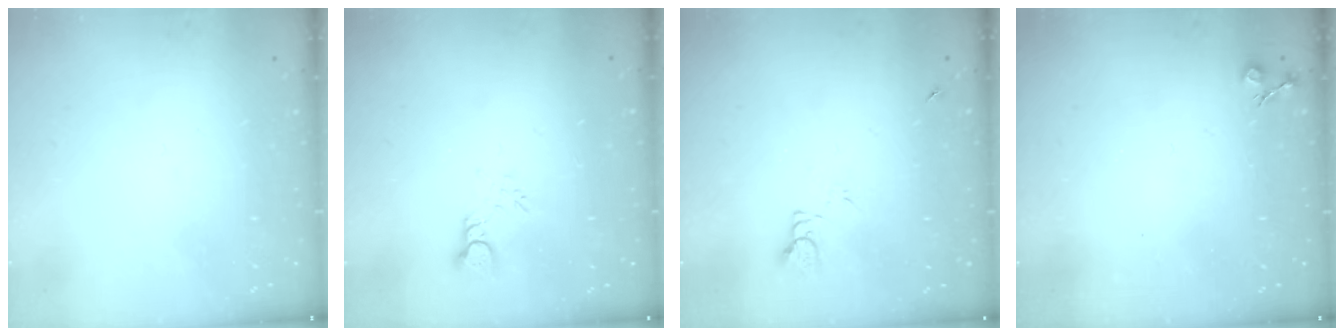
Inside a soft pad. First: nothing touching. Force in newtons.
{"total": 2.8, "press": 2.8, "slide": 0.5}
{"total": 3.4, "press": 3.4, "slide": 0.4}
{"total": 4.1, "press": 4.0, "slide": 0.6}